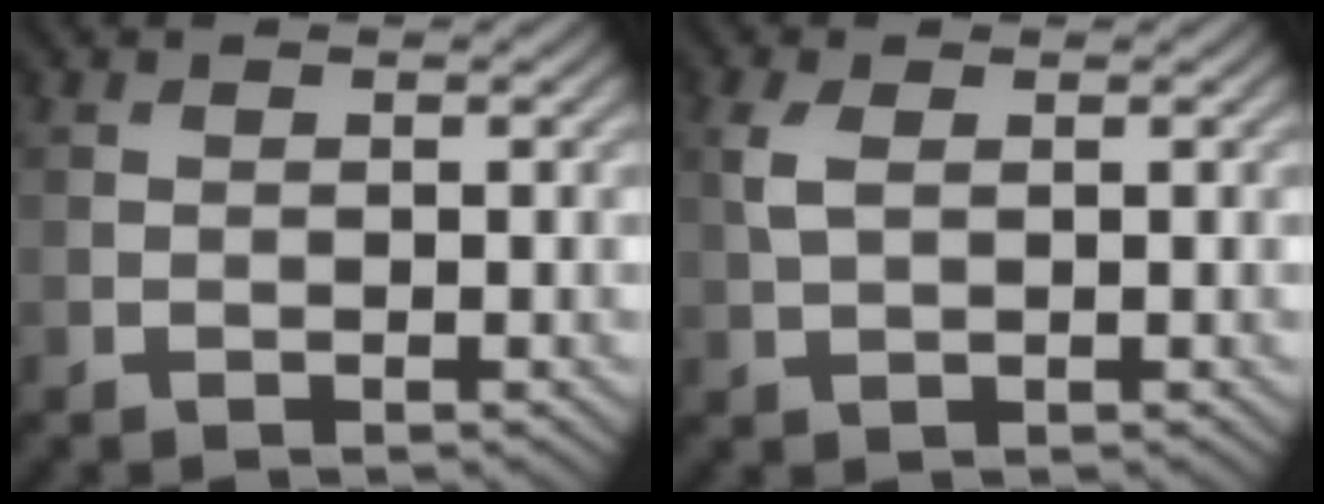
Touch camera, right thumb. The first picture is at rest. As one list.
[{"total": 2.6, "force": [0.7, 1.3, 2.1], "torque": [-0.060, 0.003, 0.016]}]